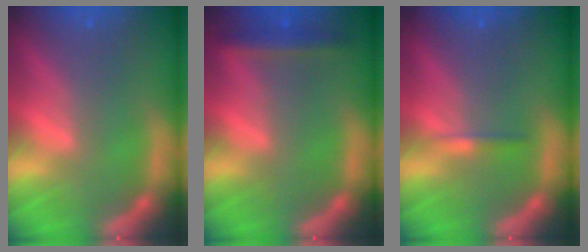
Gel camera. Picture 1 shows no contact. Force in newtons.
{"total": 2.4}
{"total": 0.9}